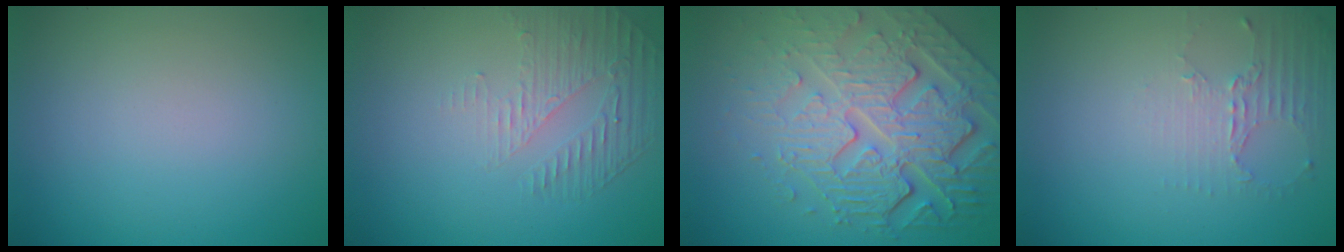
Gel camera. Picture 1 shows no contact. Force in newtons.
{"total": 1.8, "press": 1.1, "slide": 1.5}
{"total": 8.5, "press": 5.9, "slide": 6.2}
{"total": 2.3, "press": 1.6, "slide": 1.6}